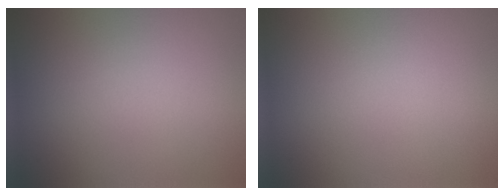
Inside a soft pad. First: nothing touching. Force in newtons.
{"total": 0.0}